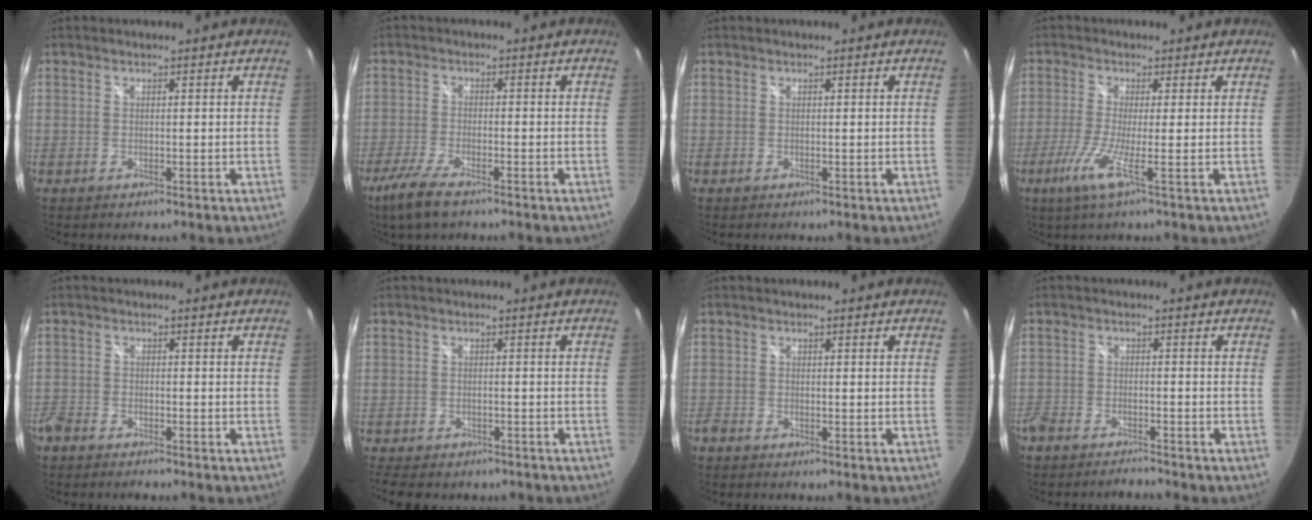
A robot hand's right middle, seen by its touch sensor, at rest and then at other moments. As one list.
[{"total": 7.1, "force": [-5.0, 1.5, 4.8], "torque": [-0.123, -0.018, -0.097]}, {"total": 0.0}, {"total": 5.7, "force": [-2.3, -1.3, 5.1], "torque": [-0.135, -0.015, -0.049]}, {"total": 4.7, "force": [-4.2, 1.6, 1.6], "torque": [-0.054, -0.014, -0.078]}, {"total": 7.7, "force": [-6.4, 2.9, 3.2], "torque": [-0.078, -0.020, -0.095]}, {"total": 1.2, "force": [-1.1, 0.2, 0.4], "torque": [-0.009, -0.004, -0.024]}, {"total": 5.6, "force": [-5.2, 1.1, 1.5], "torque": [-0.056, -0.012, -0.093]}]